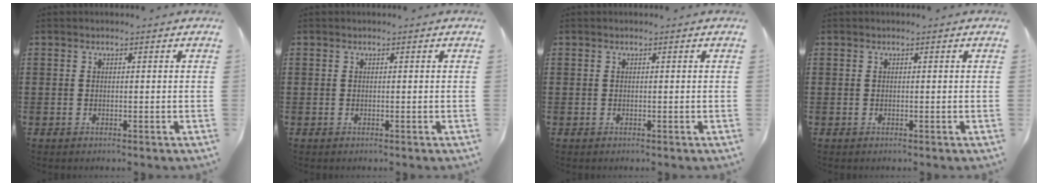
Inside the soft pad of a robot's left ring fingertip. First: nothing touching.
{"total": 0.0}
{"total": 0.0}
{"total": 0.0}